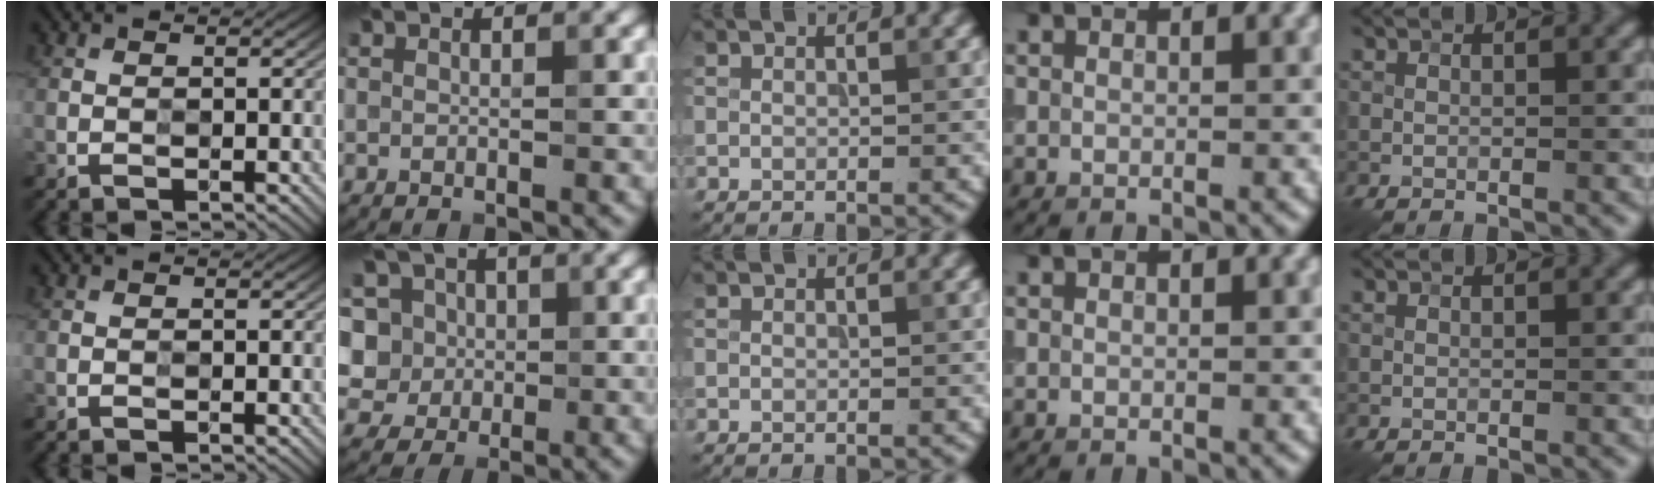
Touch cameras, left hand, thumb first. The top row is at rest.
{"index": {"total": 8.3, "force": [2.2, 7.5, 2.8], "torque": [-0.061, 0.040, 0.016]}}